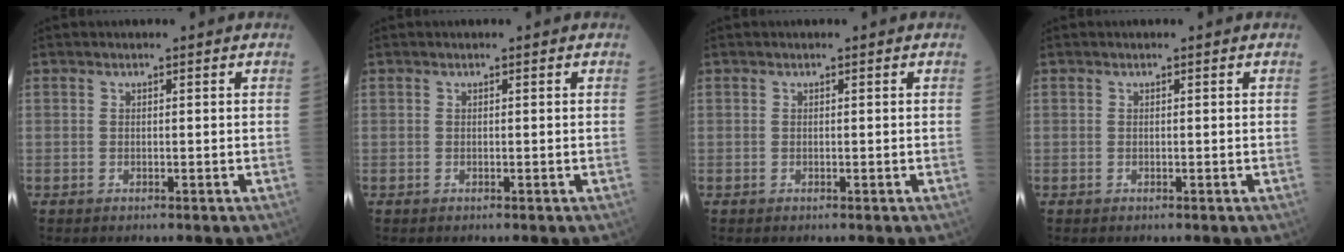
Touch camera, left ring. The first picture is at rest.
{"total": 0.0}
{"total": 0.0}
{"total": 0.0}